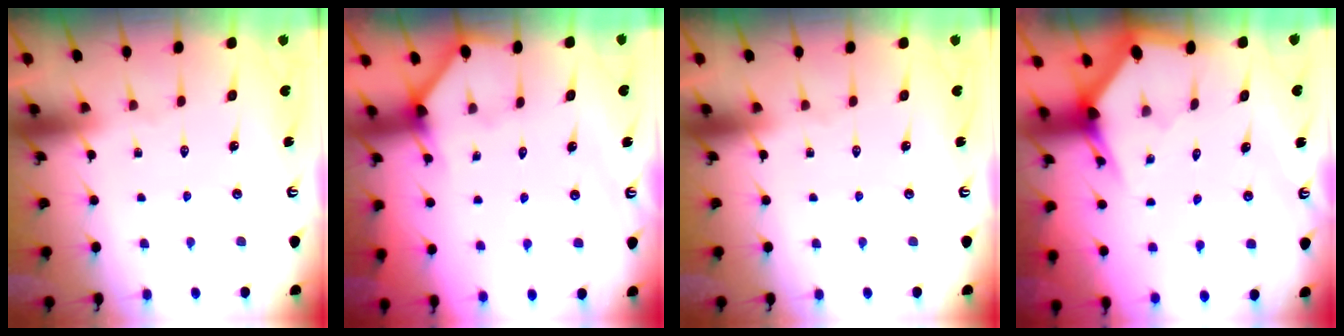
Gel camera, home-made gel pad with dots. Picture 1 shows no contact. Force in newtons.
{"total": 1.8, "press": 1.8, "slide": 0.1}
{"total": 0.0}
{"total": 3.0, "press": 3.0, "slide": 0.1}